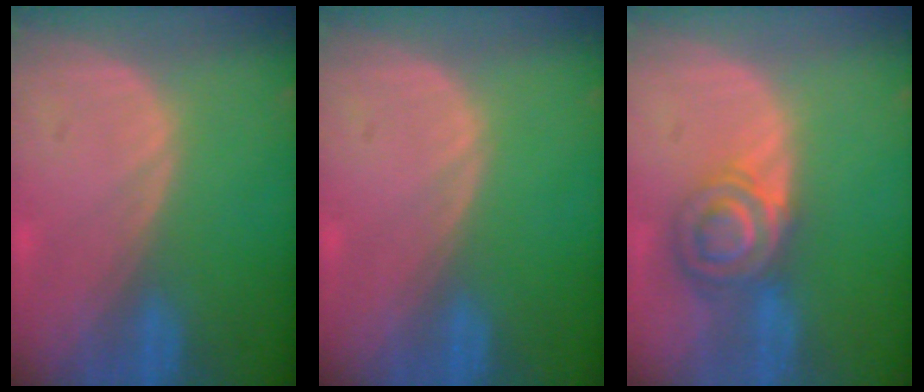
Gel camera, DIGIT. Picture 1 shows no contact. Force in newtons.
{"total": 0.0}
{"total": 7.2, "press": 6.0, "slide": 3.9}